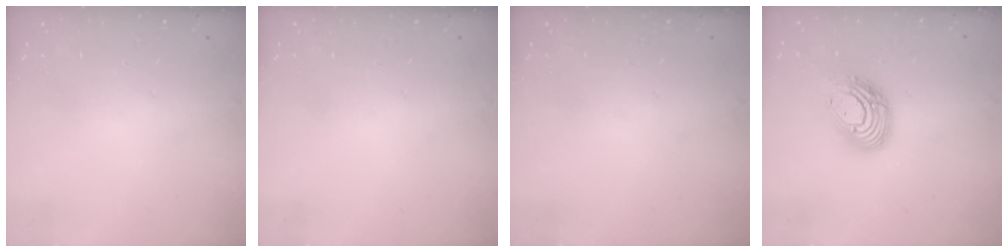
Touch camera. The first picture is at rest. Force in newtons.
{"total": 0.0}
{"total": 0.0}
{"total": 13.4, "press": 13.3, "slide": 1.4}